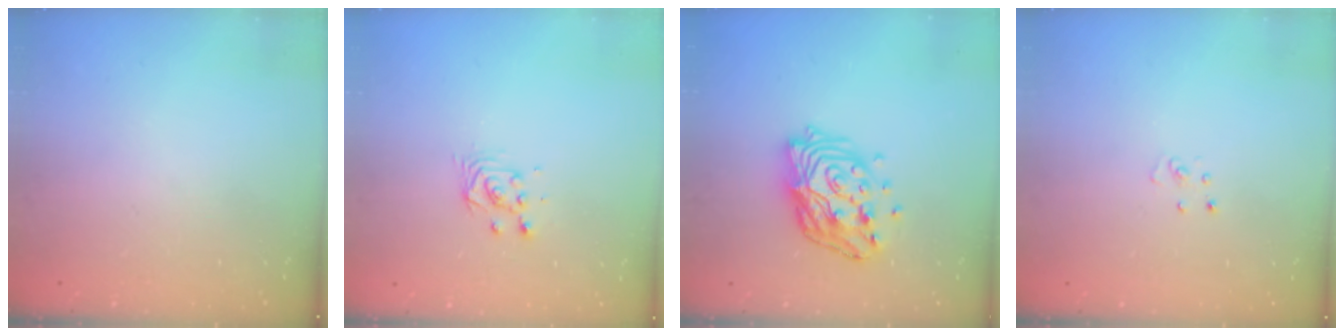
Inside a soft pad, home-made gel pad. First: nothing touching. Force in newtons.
{"total": 3.9, "press": 3.9, "slide": 0.3}
{"total": 15.5, "press": 15.4, "slide": 1.4}
{"total": 2.5, "press": 2.5, "slide": 0.3}